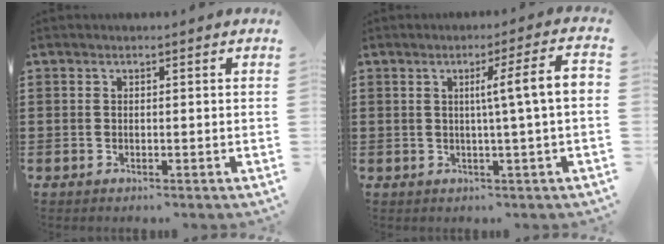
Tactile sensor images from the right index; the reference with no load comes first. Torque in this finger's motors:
{"motor_torque": [1.23, -0.11, 0.24, 0.14]}